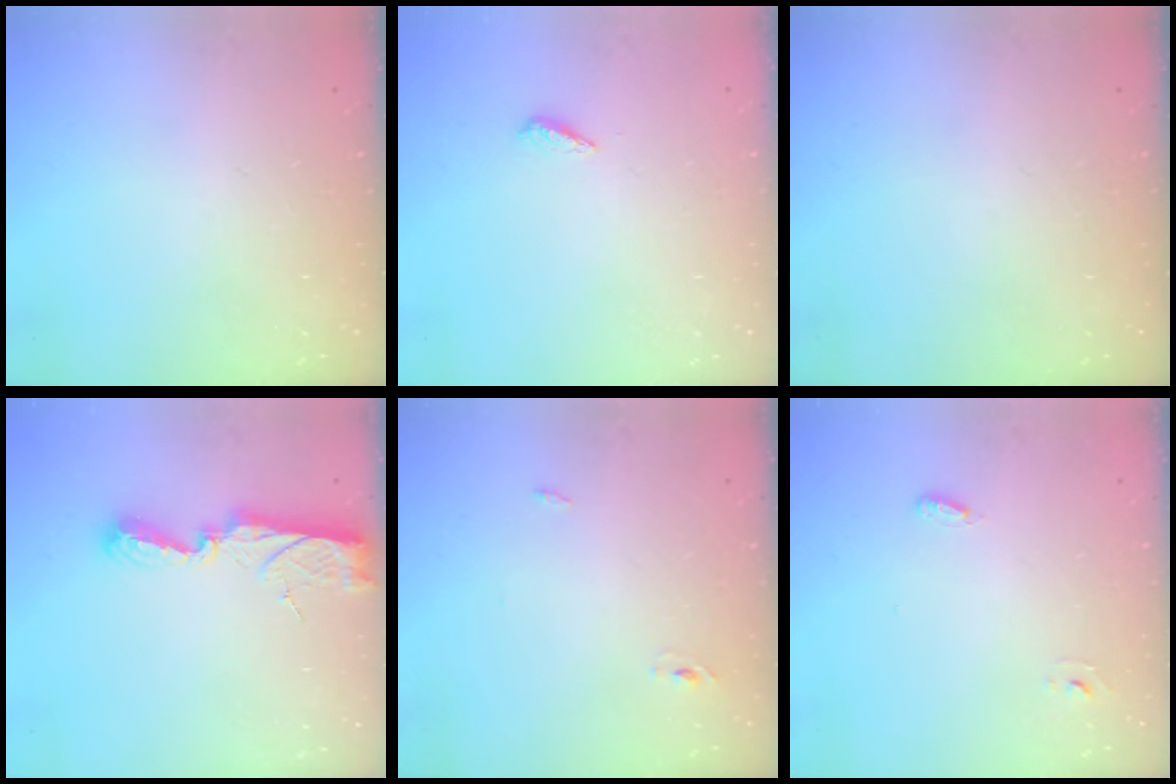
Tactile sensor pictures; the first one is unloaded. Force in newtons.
{"total": 4.8, "press": 4.8, "slide": 0.4}
{"total": 0.0}
{"total": 9.8, "press": 9.7, "slide": 0.9}
{"total": 2.4, "press": 2.2, "slide": 1.0}
{"total": 2.6, "press": 2.5, "slide": 0.6}